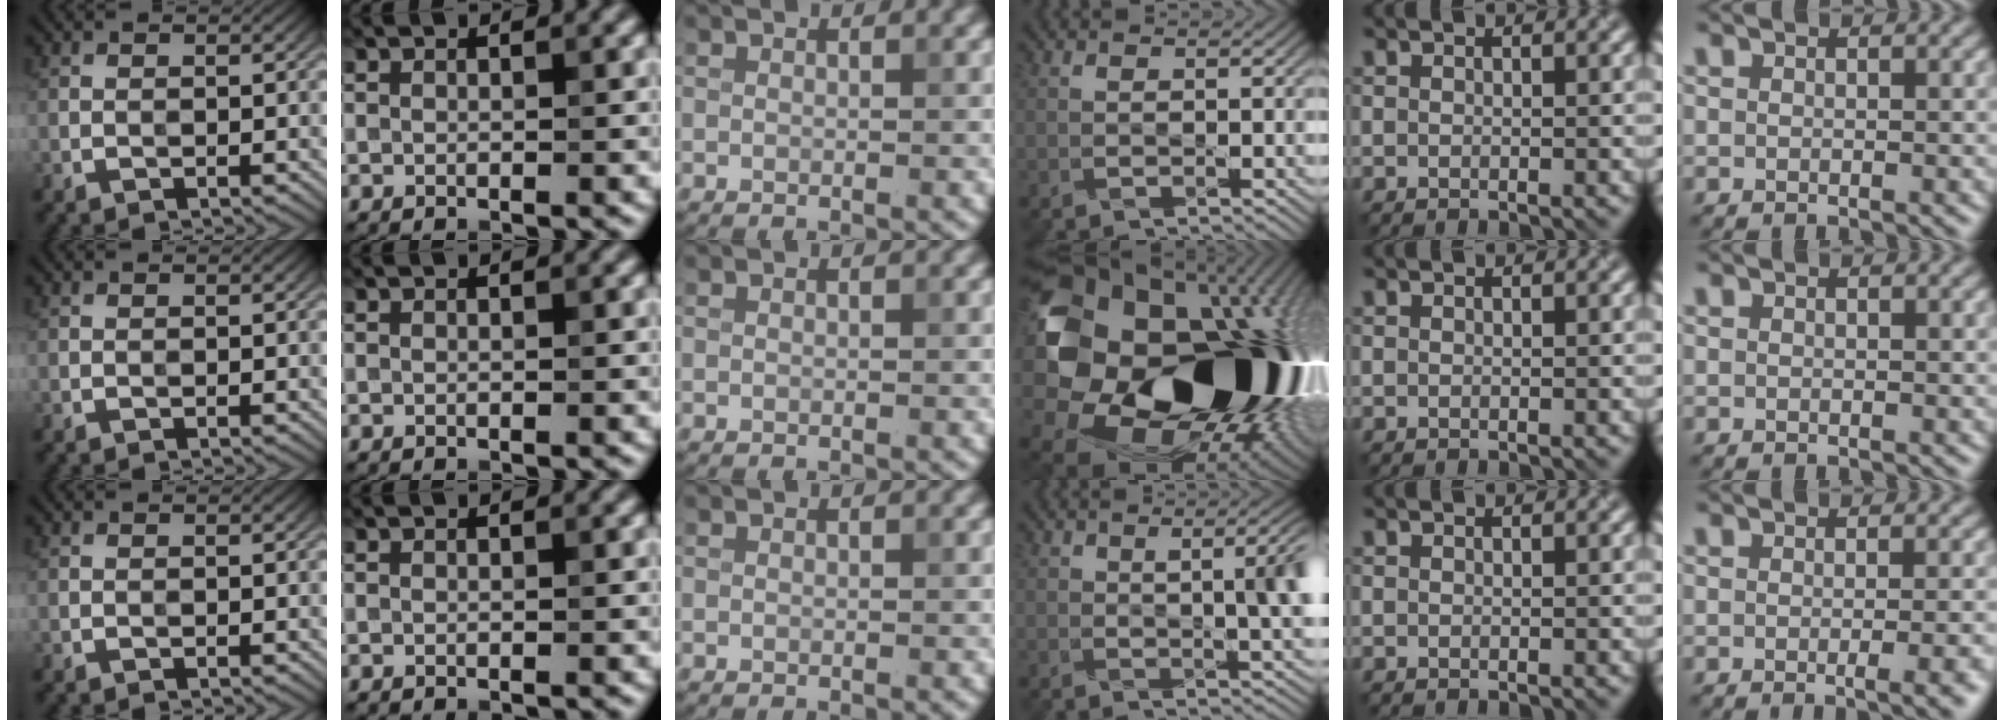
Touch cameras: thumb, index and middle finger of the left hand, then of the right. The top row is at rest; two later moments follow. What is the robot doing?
{"motion": "shake", "object": "plastic piggy bank"}